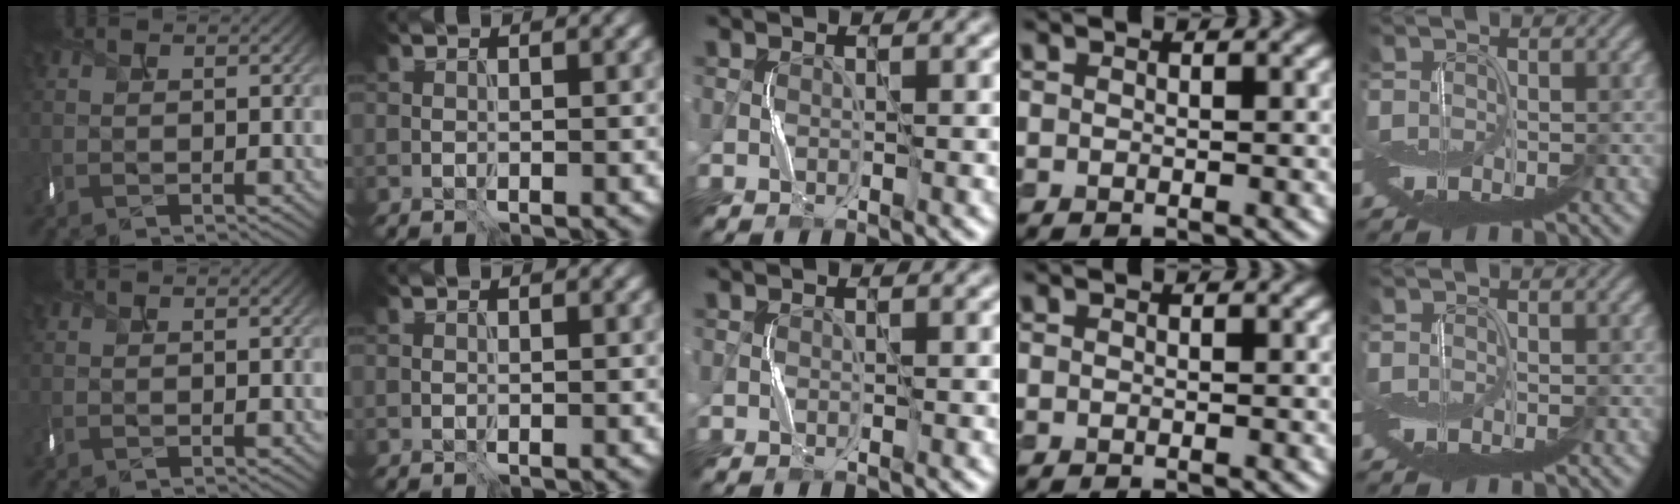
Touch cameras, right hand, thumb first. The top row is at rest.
{}